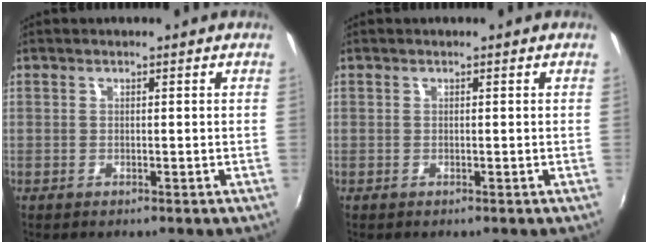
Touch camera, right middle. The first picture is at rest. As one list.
[{"total": 0.0}]